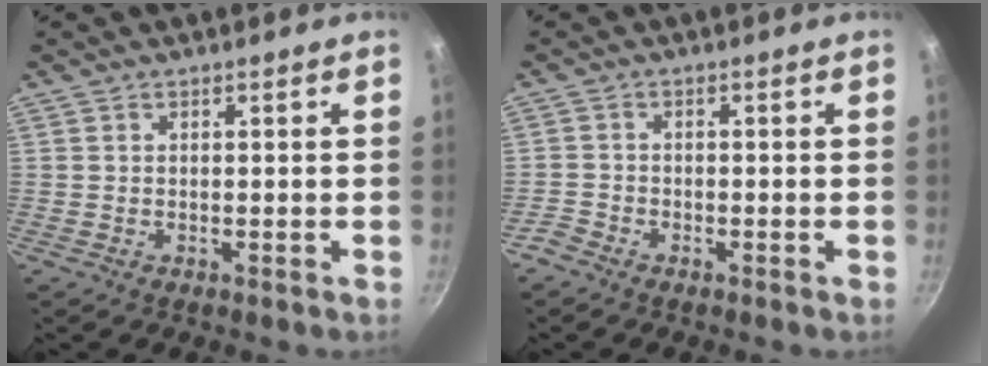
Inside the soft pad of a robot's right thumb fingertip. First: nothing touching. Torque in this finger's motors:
{"motor_torque": [-0.45, 0.21, -0.20, 0.45, 0.00]}